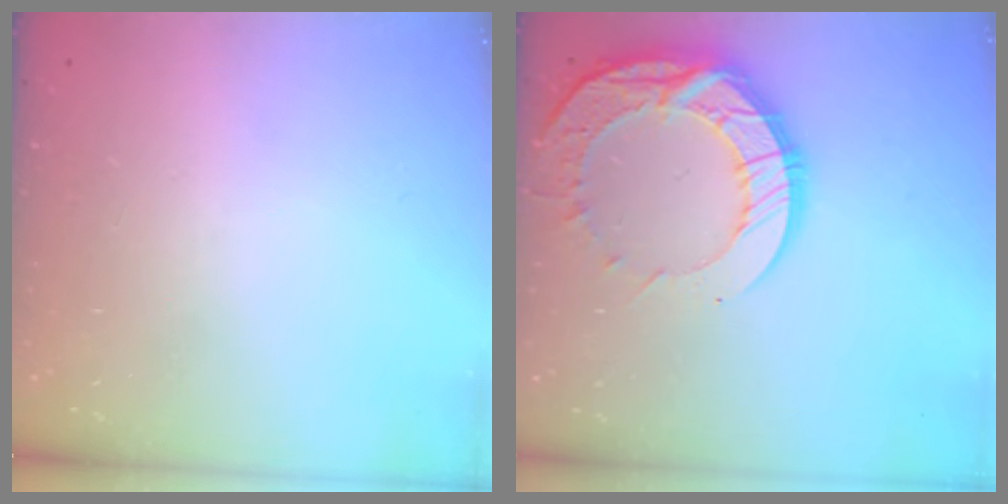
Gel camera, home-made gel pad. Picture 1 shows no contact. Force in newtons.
{"total": 14.6, "press": 14.6, "slide": 1.2}